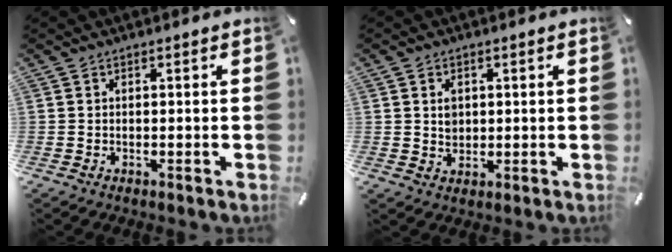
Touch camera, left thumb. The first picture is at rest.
{"total": 3.0, "force": [0.8, 2.6, 1.3], "torque": [-0.014, 0.000, 0.011]}